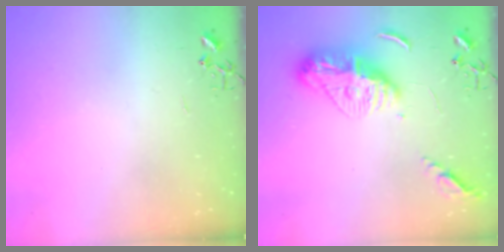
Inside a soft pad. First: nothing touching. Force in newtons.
{"total": 13.7, "press": 13.7, "slide": 1.4}